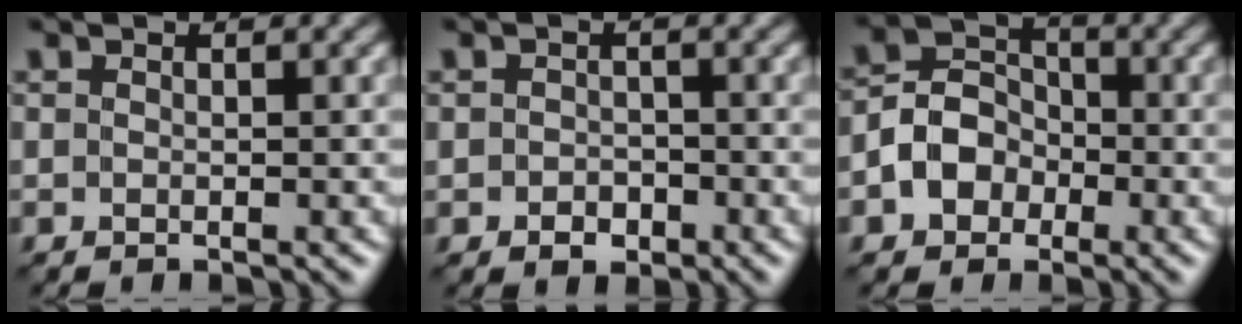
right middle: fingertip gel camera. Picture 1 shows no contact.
{"total": 1.6, "force": [-0.8, 1.3, 0.7], "torque": [-0.007, -0.001, -0.016]}
{"total": 4.3, "force": [-1.4, 3.4, 2.2], "torque": [-0.031, 0.007, -0.031]}